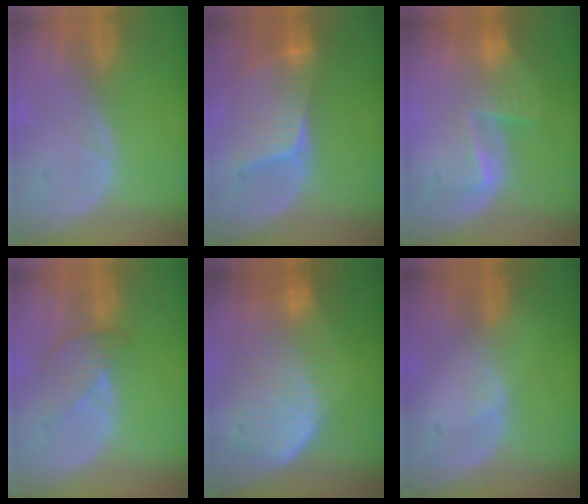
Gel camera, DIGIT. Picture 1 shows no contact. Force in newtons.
{"total": 7.3, "press": 7.3, "slide": 1.0}
{"total": 6.6, "press": 5.6, "slide": 3.5}
{"total": 4.3, "press": 3.8, "slide": 1.9}
{"total": 10.6, "press": 9.2, "slide": 5.1}
{"total": 1.1, "press": 1.1, "slide": 0.2}